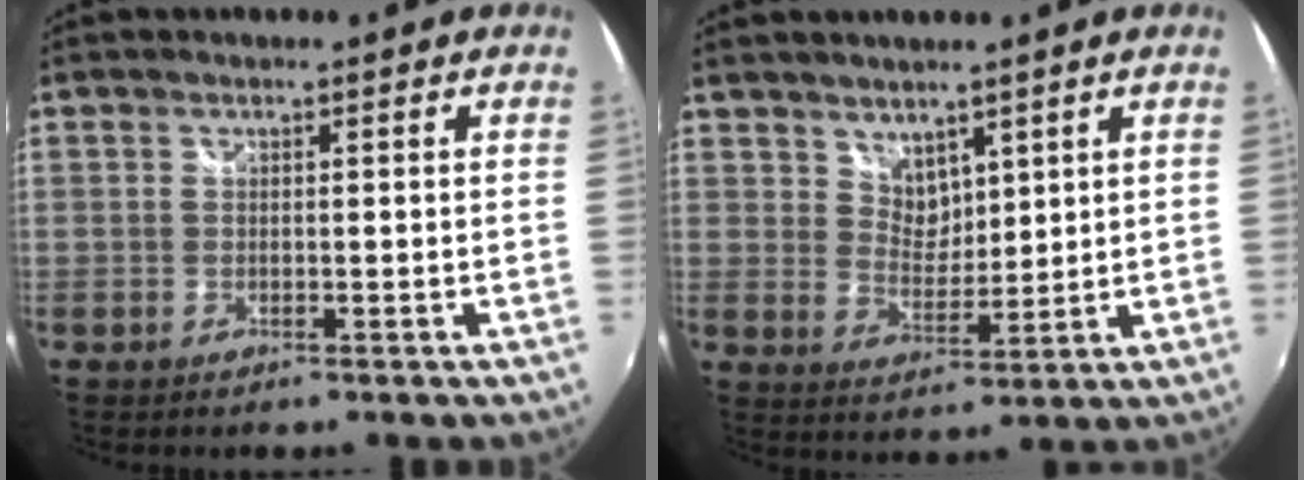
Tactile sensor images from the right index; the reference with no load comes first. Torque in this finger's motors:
{"motor_torque": [-0.05, 0.02, -0.06, 0.00]}